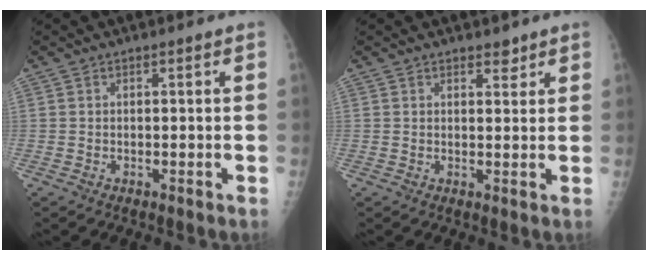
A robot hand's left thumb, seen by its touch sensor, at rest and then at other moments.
{"total": 2.1, "force": [1.7, 1.0, 0.8], "torque": [0.002, -0.011, 0.021]}